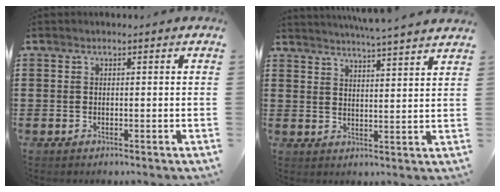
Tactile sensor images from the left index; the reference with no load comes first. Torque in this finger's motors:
{"motor_torque": [2.14, 0.00, -0.02, 0.18]}